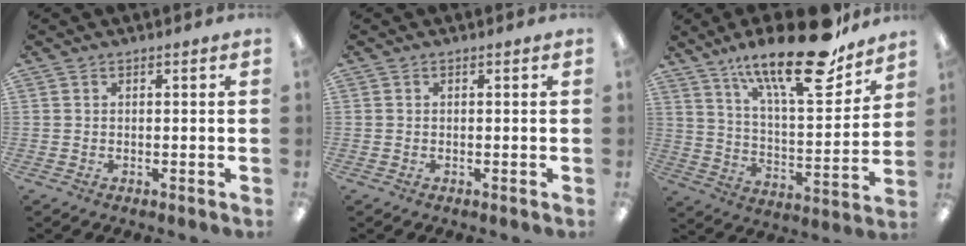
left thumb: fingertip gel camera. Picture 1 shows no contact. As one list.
[{"total": 0.0}, {"total": 23.1, "force": [16.3, 6.4, 15.1], "torque": [-0.236, -0.105, 0.267]}]